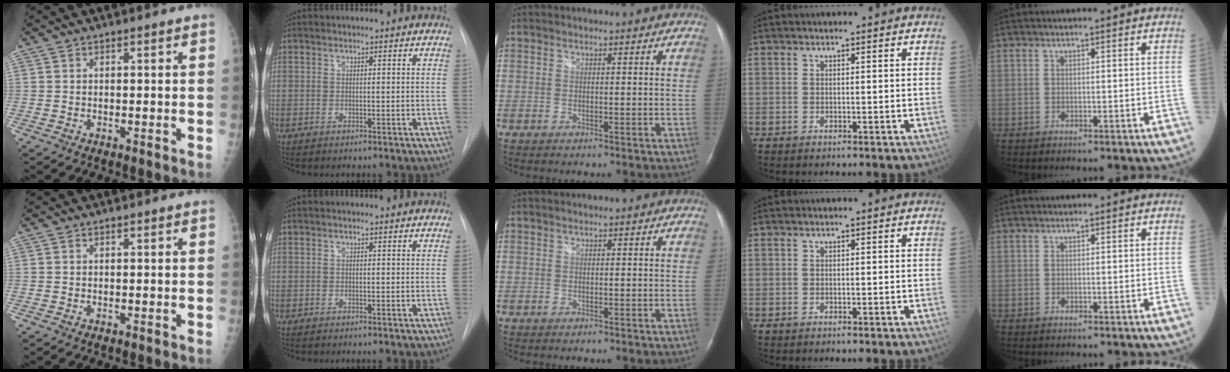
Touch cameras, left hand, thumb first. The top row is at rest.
{}